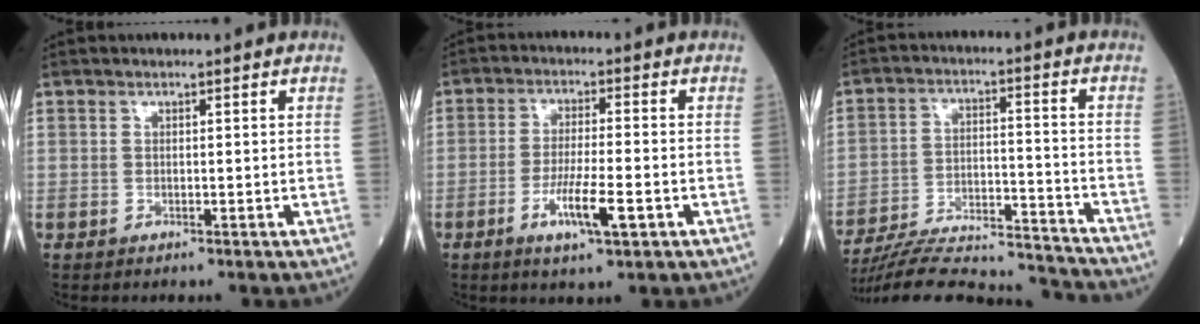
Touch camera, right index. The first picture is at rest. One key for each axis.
{"total": 7.3, "fx": -2.8, "fy": 0.8, "fz": 6.7, "tx": -0.125, "ty": -0.010, "tz": -0.048}
{"total": 18.6, "fx": -18.0, "fy": 1.6, "fz": 4.3, "tx": -0.091, "ty": 0.010, "tz": -0.272}